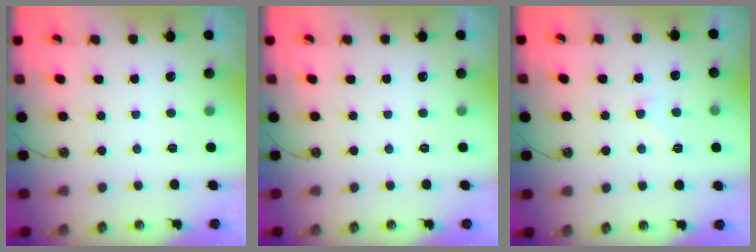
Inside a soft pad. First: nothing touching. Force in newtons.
{"total": 0.0}
{"total": 2.4, "press": 2.3, "slide": 0.5}